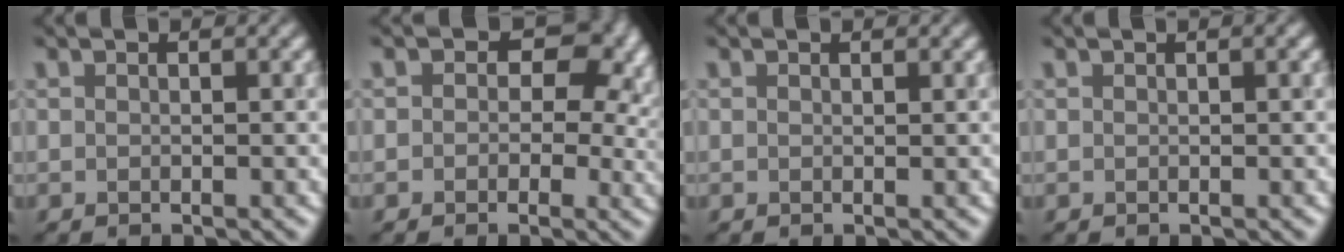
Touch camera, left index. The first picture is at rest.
{"total": 6.2, "force": [0.8, 4.5, 4.2], "torque": [-0.011, 0.009, 0.002]}
{"total": 0.0}
{"total": 1.3, "force": [0.4, 0.4, 1.1], "torque": [-0.012, 0.007, 0.001]}